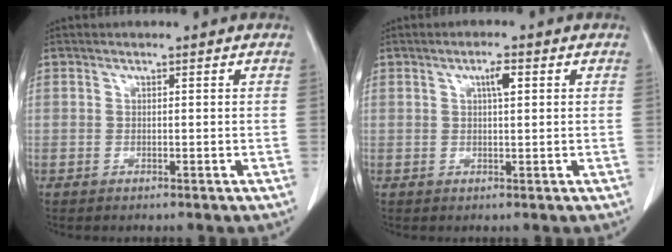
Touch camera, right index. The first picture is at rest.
{"total": 2.4, "force": [0.9, 0.4, 2.2], "torque": [-0.039, 0.003, 0.014]}